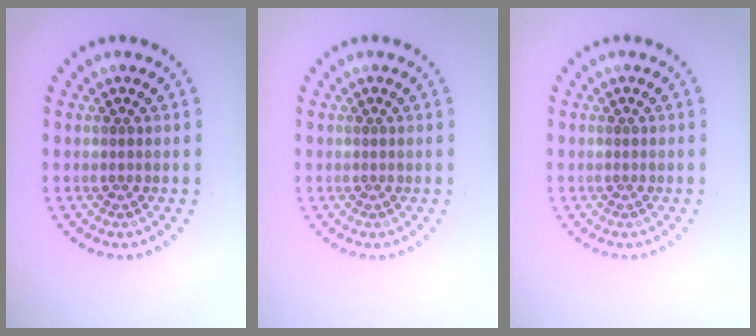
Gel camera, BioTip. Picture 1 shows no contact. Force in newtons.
{"total": 0.0}
{"total": 0.0}